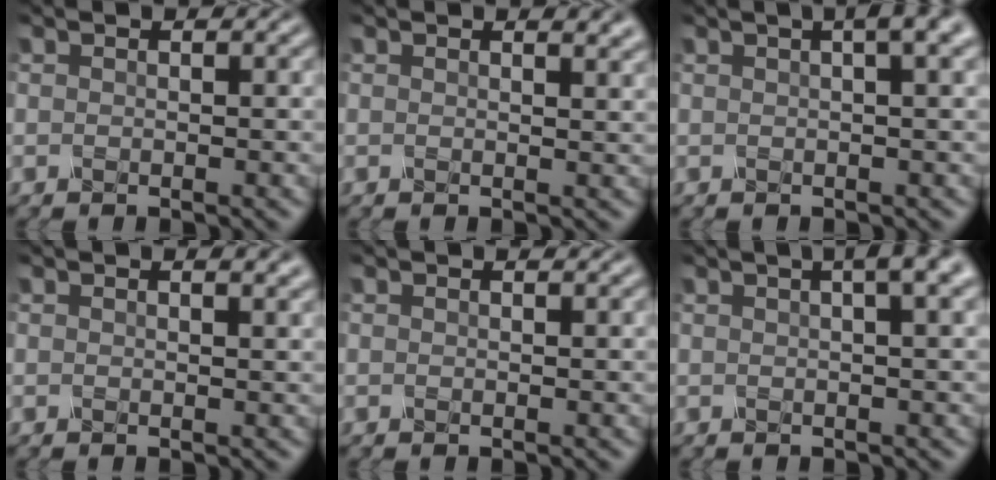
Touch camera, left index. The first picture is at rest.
{"total": 2.3, "force": [1.8, 0.8, 1.2], "torque": [-0.009, 0.004, 0.020]}
{"total": 3.9, "force": [1.8, 1.0, 3.3], "torque": [-0.038, 0.014, 0.015]}
{"total": 1.8, "force": [1.3, 0.6, 1.1], "torque": [-0.008, 0.001, 0.017]}
{"total": 0.7, "force": [0.6, 0.1, 0.3], "torque": [-0.009, -0.002, 0.005]}
{"total": 4.3, "force": [2.1, 1.1, 3.6], "torque": [-0.035, 0.016, 0.015]}